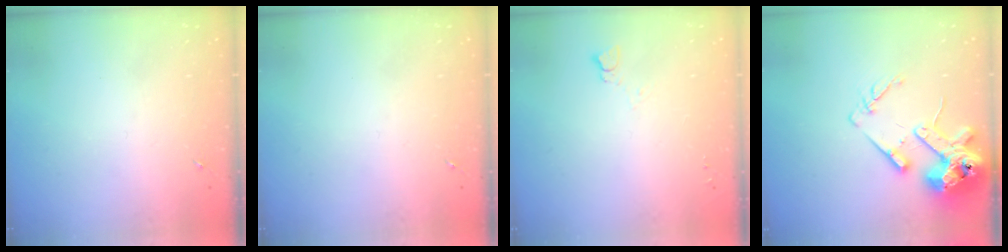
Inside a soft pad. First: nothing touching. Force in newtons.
{"total": 0.0}
{"total": 2.8, "press": 2.7, "slide": 0.3}
{"total": 16.1, "press": 15.9, "slide": 2.4}